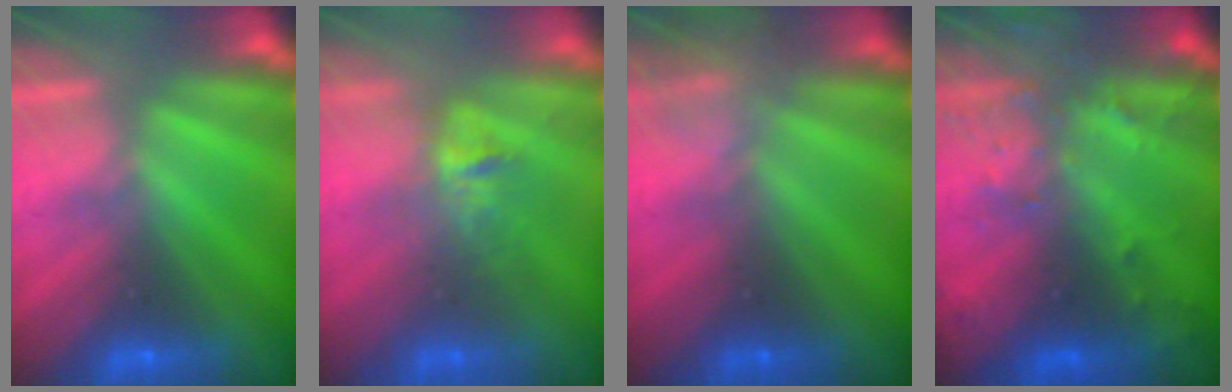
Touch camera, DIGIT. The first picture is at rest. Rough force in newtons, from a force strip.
{"total": 2.7}
{"total": 2.3}
{"total": 8.8}